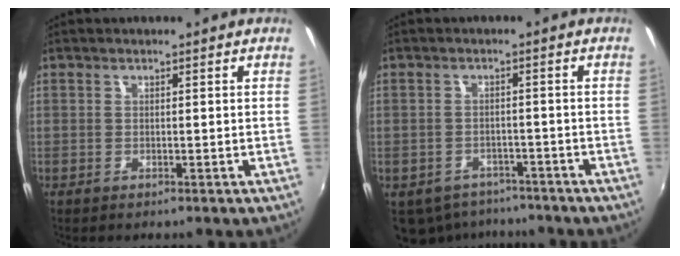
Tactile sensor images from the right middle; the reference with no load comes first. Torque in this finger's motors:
{"motor_torque": [1.08, -1.06, 0.13, 0.08]}